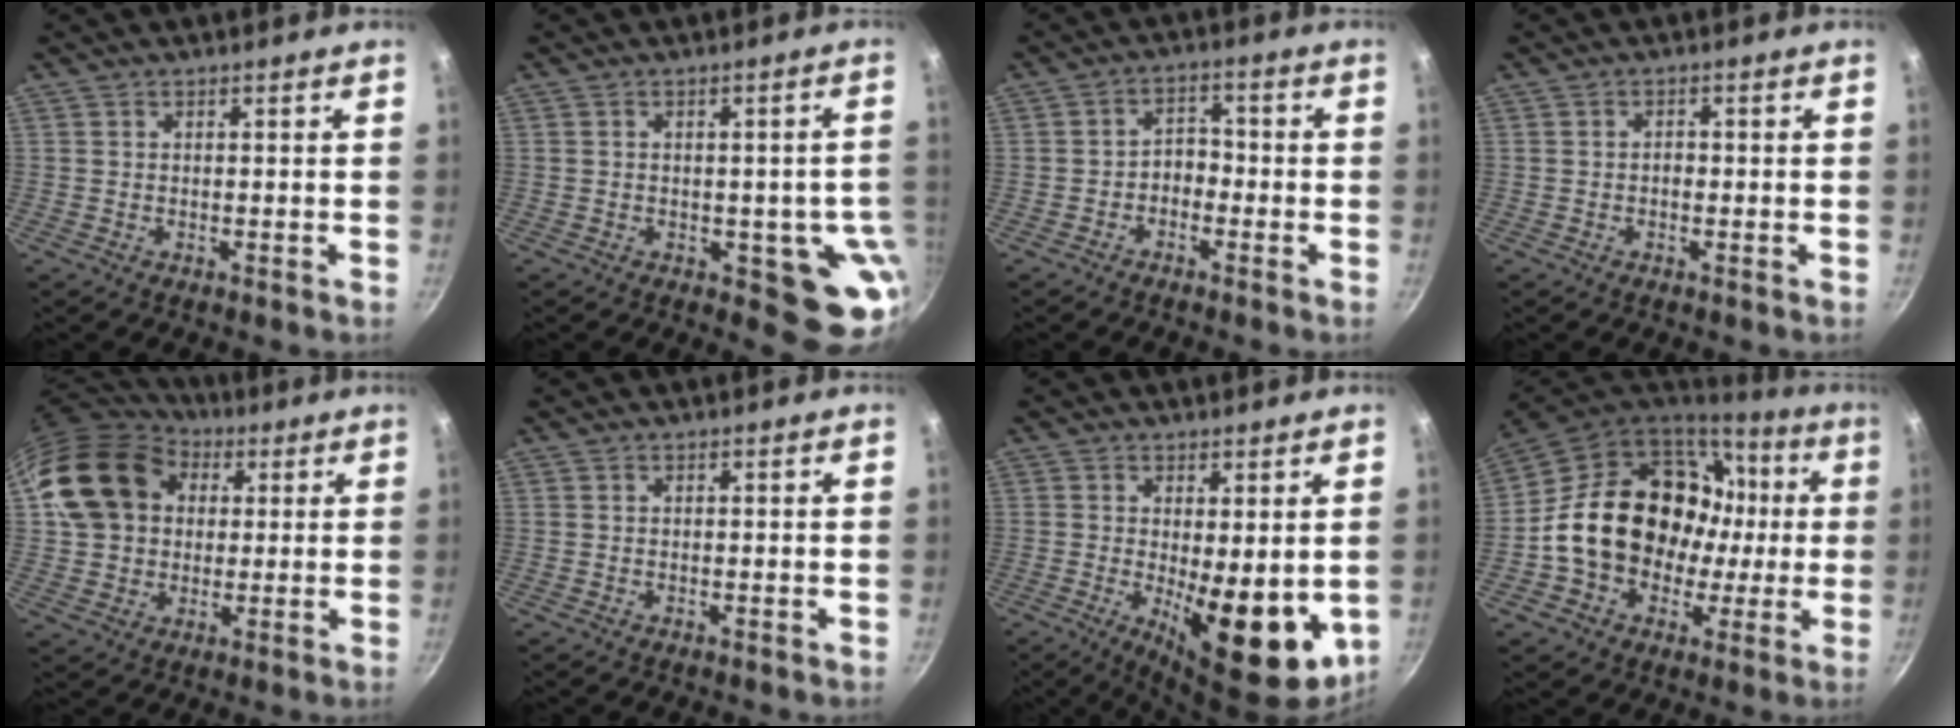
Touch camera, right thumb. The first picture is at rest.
{"total": 9.6, "force": [-1.9, 4.8, 8.1], "torque": [-0.045, -0.004, -0.023]}
{"total": 3.4, "force": [-1.7, 2.4, 1.8], "torque": [-0.009, 0.026, -0.034]}
{"total": 1.0, "force": [-0.4, 0.7, 0.6], "torque": [-0.007, 0.006, -0.007]}
{"total": 18.0, "force": [4.5, 14.3, 9.9], "torque": [-0.165, 0.024, 0.073]}
{"total": 0.0}
{"total": 13.4, "force": [-1.5, 5.3, 12.2], "torque": [-0.142, -0.016, -0.005]}
{"total": 23.1, "force": [1.1, 18.3, 14.0], "torque": [-0.212, 0.052, 0.033]}